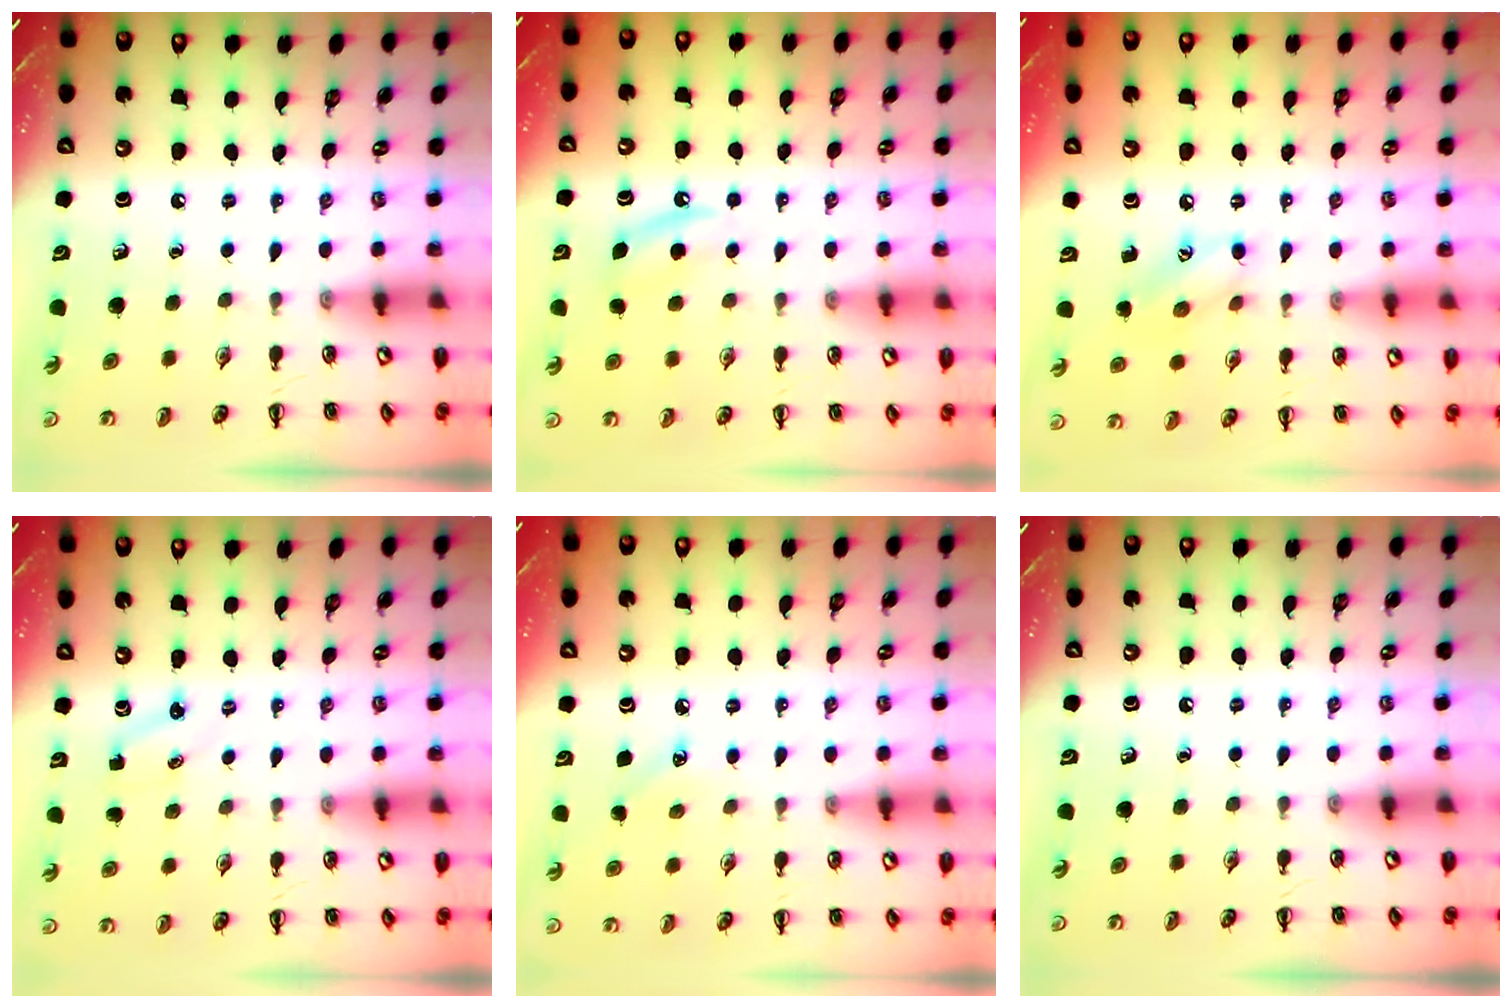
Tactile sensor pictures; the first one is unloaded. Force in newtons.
{"total": 6.1, "press": 5.8, "slide": 1.8}
{"total": 8.1, "press": 8.1, "slide": 0.5}
{"total": 1.6, "press": 1.5, "slide": 0.5}
{"total": 4.6, "press": 4.4, "slide": 1.3}
{"total": 0.0}